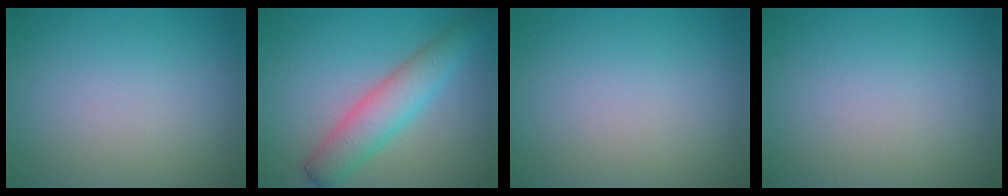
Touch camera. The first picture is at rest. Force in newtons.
{"total": 4.9, "press": 4.9, "slide": 0.3}
{"total": 0.0}
{"total": 0.0}